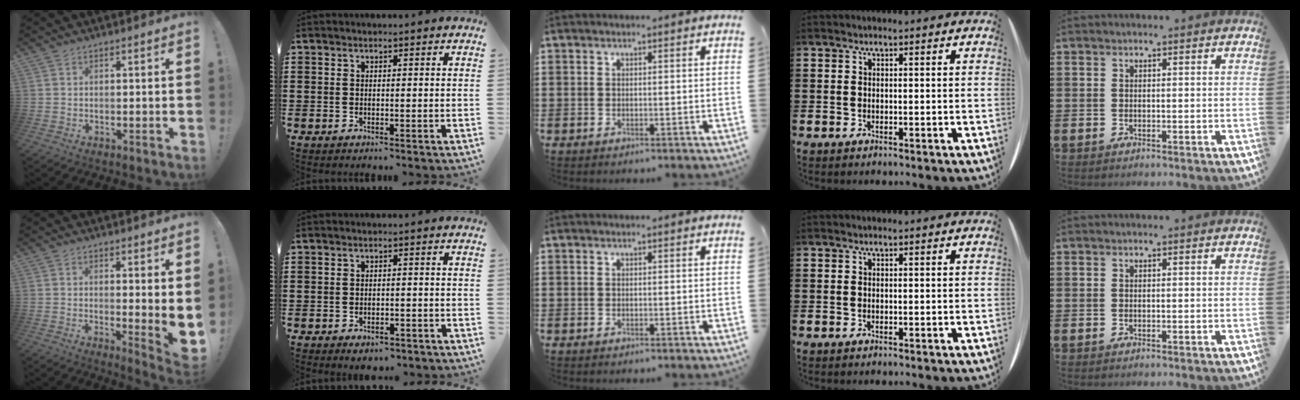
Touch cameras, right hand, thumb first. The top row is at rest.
{"thumb": {"total": 5.0, "force": [1.5, 0.3, 4.8], "torque": [-0.049, -0.036, 0.028]}, "index": {"total": 2.0, "force": [-1.9, 0.6, 0.3], "torque": [-0.011, 0.000, -0.040]}}